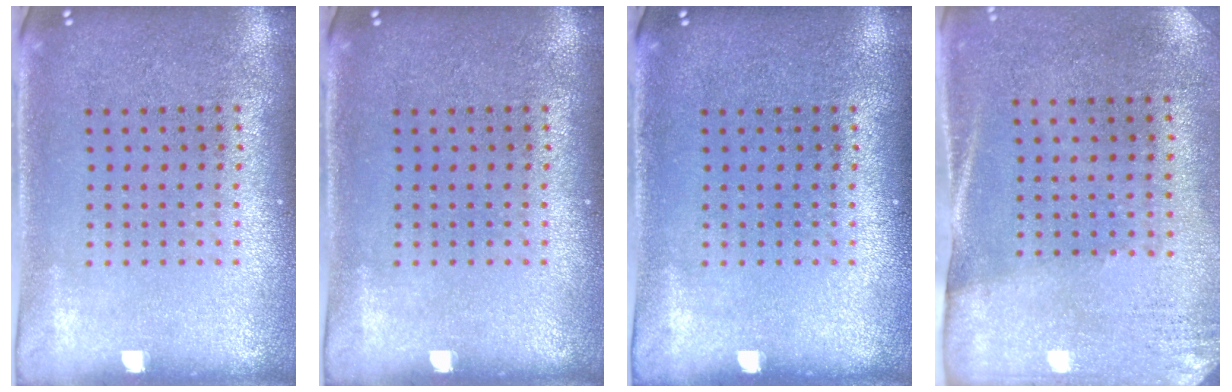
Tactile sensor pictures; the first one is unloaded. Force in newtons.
{"total": 0.0}
{"total": 0.0}
{"total": 2.6, "press": 2.3, "slide": 1.3}